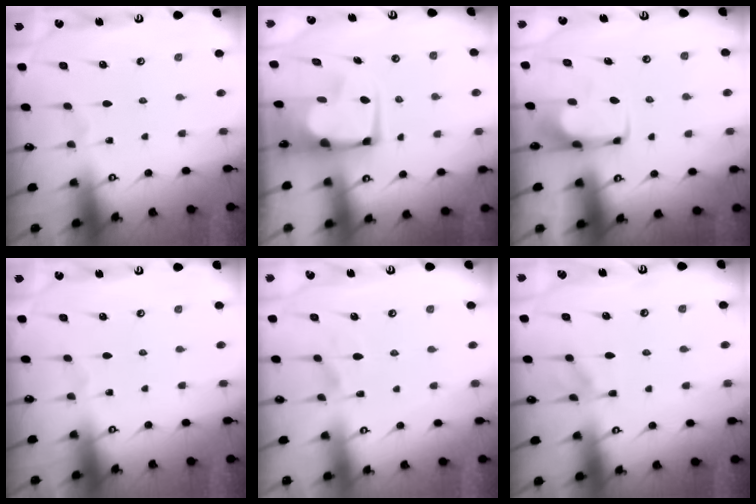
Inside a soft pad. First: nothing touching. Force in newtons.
{"total": 7.1, "press": 6.9, "slide": 1.6}
{"total": 2.0, "press": 1.9, "slide": 0.4}
{"total": 0.0}
{"total": 5.4, "press": 5.3, "slide": 1.2}
{"total": 3.7, "press": 3.7, "slide": 0.4}